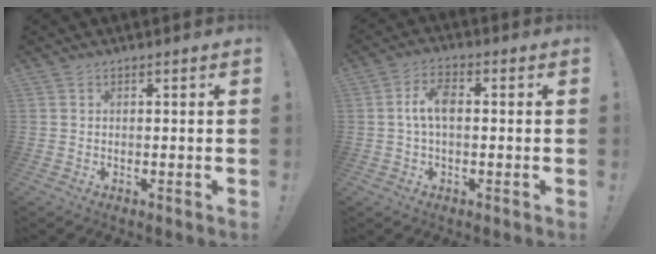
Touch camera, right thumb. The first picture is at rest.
{"total": 6.6, "force": [0.3, 3.2, 5.7], "torque": [-0.104, 0.013, 0.003]}